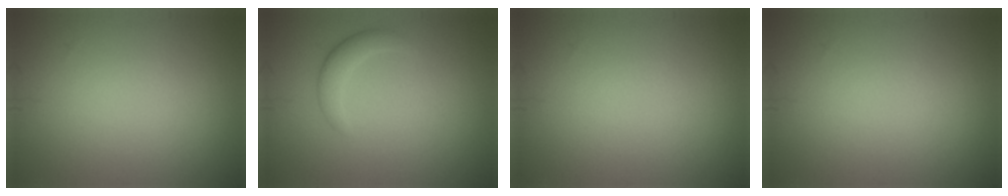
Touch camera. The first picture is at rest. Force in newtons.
{"total": 1.8, "press": 1.8, "slide": 0.0}
{"total": 0.0}
{"total": 0.0}